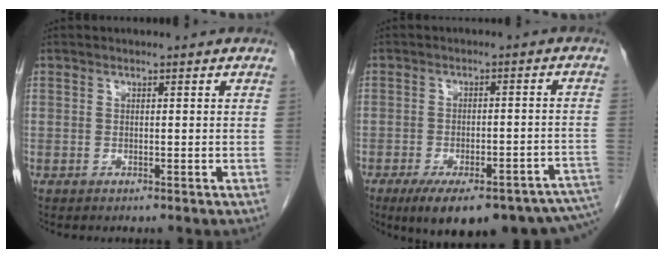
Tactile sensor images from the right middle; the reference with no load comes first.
{"total": 20.9, "force": [-15.7, 5.5, 12.8], "torque": [-0.127, 0.005, -0.194]}